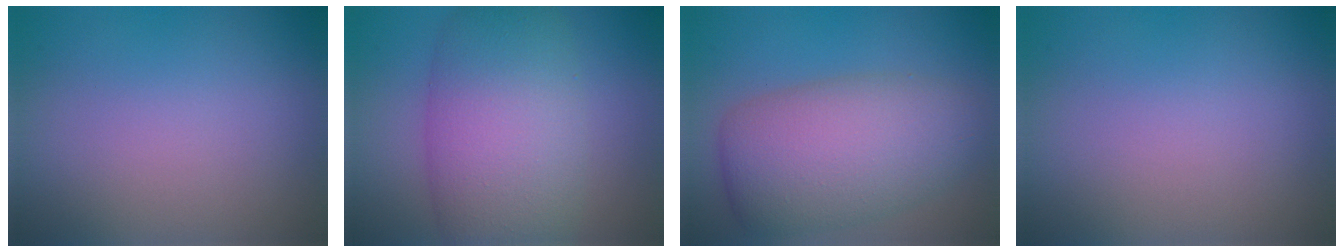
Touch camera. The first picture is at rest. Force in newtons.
{"total": 10.4, "press": 10.4, "slide": 0.3}
{"total": 9.9, "press": 9.9, "slide": 0.2}
{"total": 0.0}